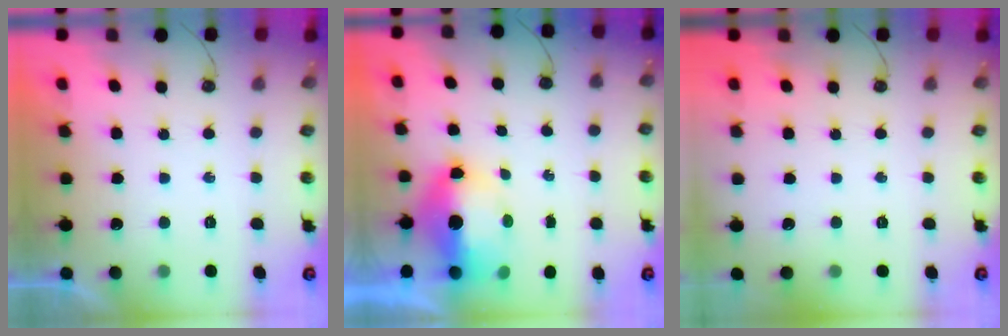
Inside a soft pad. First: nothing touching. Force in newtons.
{"total": 12.8, "press": 9.6, "slide": 8.5}
{"total": 0.0}